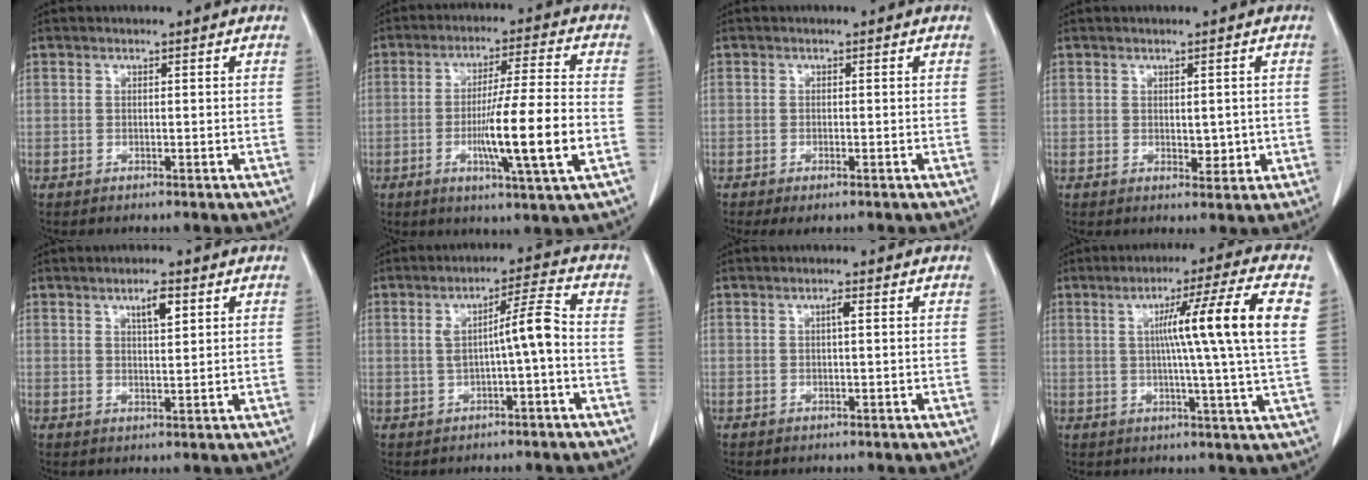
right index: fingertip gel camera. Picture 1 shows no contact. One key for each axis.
{"total": 13.0, "fx": -3.0, "fy": -0.4, "fz": 12.6, "tx": -0.215, "ty": -0.012, "tz": -0.056}
{"total": 1.8, "fx": -0.9, "fy": 0.5, "fz": 1.4, "tx": -0.022, "ty": -0.004, "tz": -0.011}
{"total": 2.7, "fx": -0.1, "fy": 1.5, "fz": 2.2, "tx": -0.027, "ty": -0.005, "tz": 0.006}
{"total": 3.8, "fx": 1.9, "fy": 0.8, "fz": 3.1, "tx": -0.053, "ty": -0.002, "tz": 0.033}
{"total": 6.0, "fx": -0.5, "fy": 0.0, "fz": 6.0, "tx": -0.096, "ty": 0.017, "tz": -0.005}
{"total": 1.3, "fx": 0.4, "fy": 0.2, "fz": 1.2, "tx": -0.021, "ty": 0.002, "tz": 0.006}
{"total": 14.1, "fx": 3.1, "fy": -2.1, "fz": 13.6, "tx": -0.201, "ty": 0.006, "tz": 0.041}